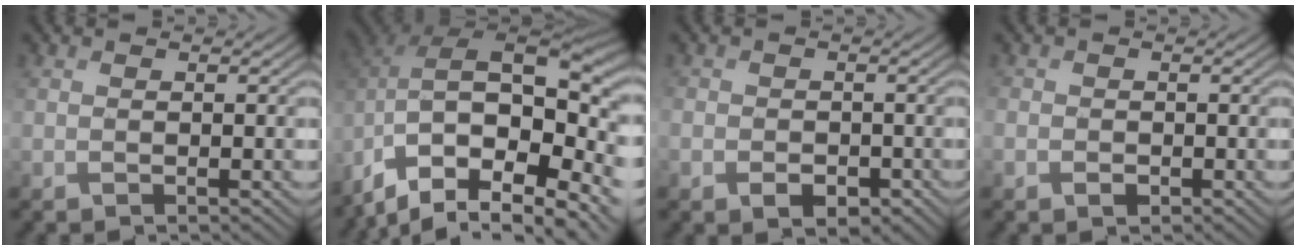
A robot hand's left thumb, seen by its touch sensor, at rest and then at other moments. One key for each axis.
{"total": 16.9, "fx": -9.6, "fy": 7.9, "fz": 11.4, "tx": -0.243, "ty": 0.002, "tz": -0.142}
{"total": 3.6, "fx": -1.4, "fy": 2.8, "fz": 1.7, "tx": -0.038, "ty": -0.015, "tz": -0.025}
{"total": 1.8, "fx": -0.7, "fy": 1.5, "fz": 0.8, "tx": -0.020, "ty": -0.008, "tz": -0.018}